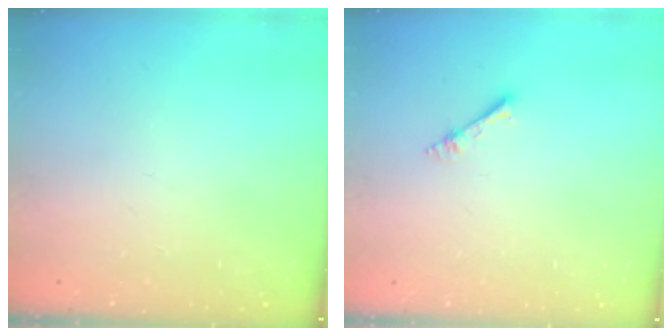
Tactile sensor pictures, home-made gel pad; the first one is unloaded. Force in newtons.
{"total": 4.0, "press": 3.9, "slide": 0.5}